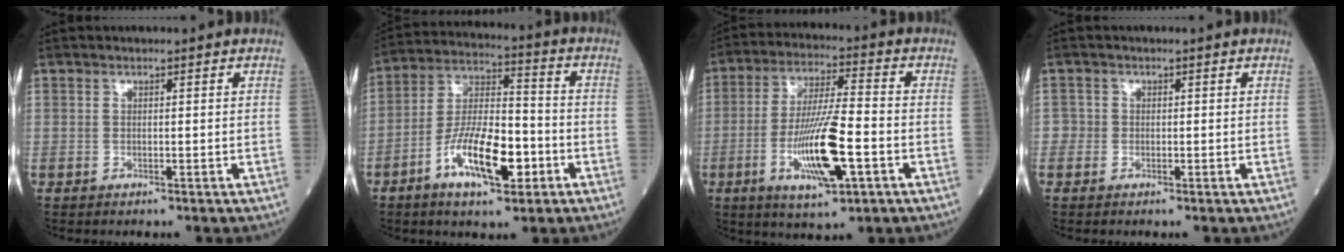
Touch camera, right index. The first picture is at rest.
{"total": 12.7, "force": [-5.2, 4.1, 10.9], "torque": [-0.212, 0.004, -0.089]}
{"total": 12.9, "force": [-4.1, 2.1, 12.1], "torque": [-0.233, -0.010, -0.067]}
{"total": 1.3, "force": [-0.4, 1.3, -0.1], "torque": [0.011, 0.008, -0.010]}